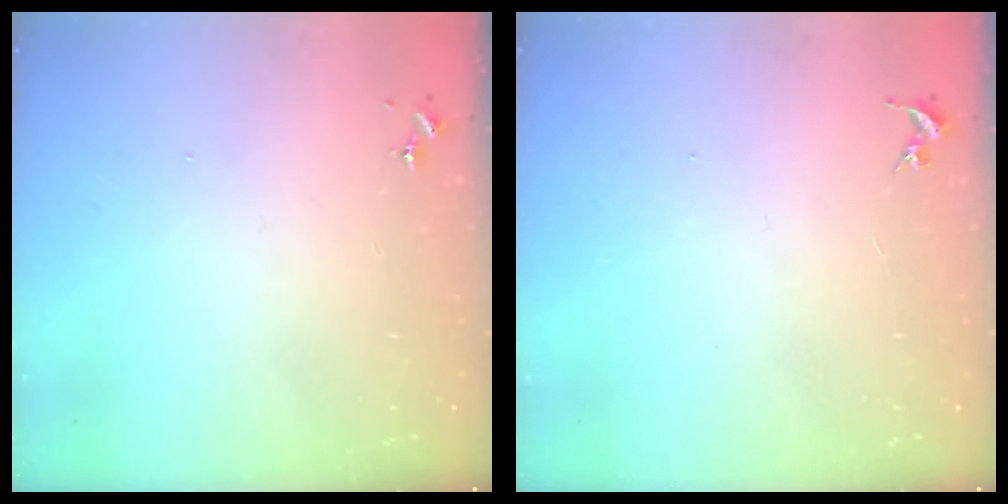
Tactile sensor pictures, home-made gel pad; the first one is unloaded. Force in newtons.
{"total": 0.0}